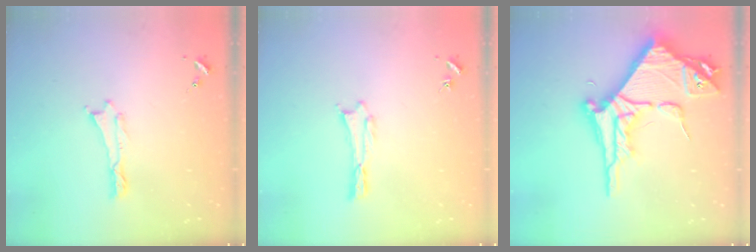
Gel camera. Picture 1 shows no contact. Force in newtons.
{"total": 0.0}
{"total": 10.5, "press": 10.4, "slide": 1.2}